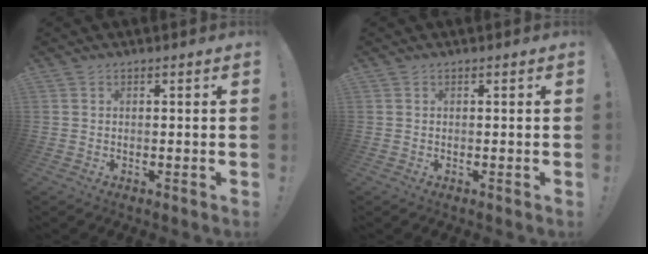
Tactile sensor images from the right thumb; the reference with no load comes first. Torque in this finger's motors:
{"motor_torque": [-0.01, 0.01, -0.01, 0.01, 0.00]}